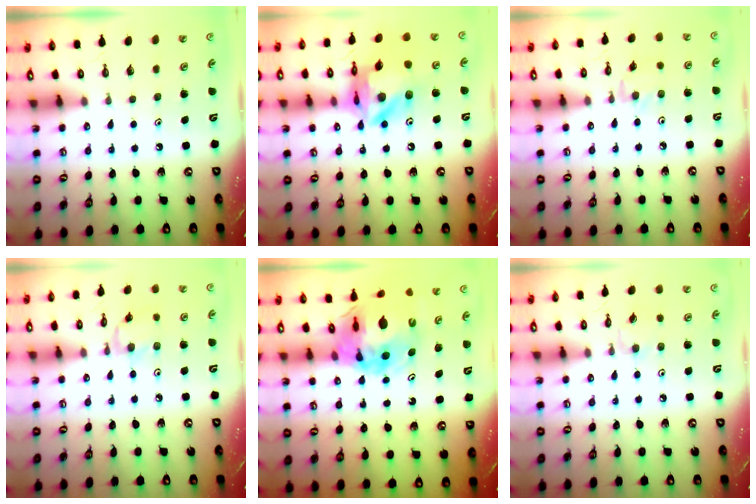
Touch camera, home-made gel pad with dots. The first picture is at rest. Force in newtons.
{"total": 18.0, "press": 17.9, "slide": 2.0}
{"total": 2.0, "press": 2.0, "slide": 0.4}
{"total": 4.8, "press": 4.8, "slide": 0.3}
{"total": 17.0, "press": 16.9, "slide": 2.1}
{"total": 1.9, "press": 1.9, "slide": 0.4}